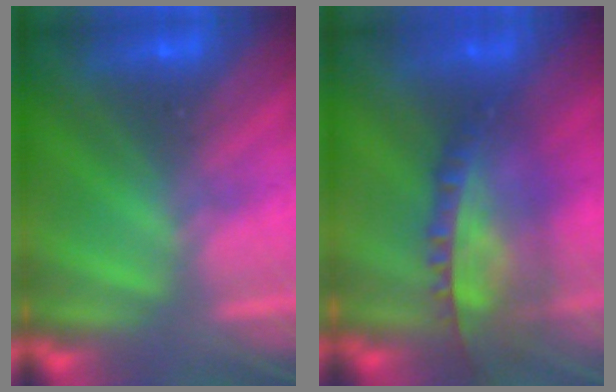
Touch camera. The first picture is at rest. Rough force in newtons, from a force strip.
{"total": 8.7}